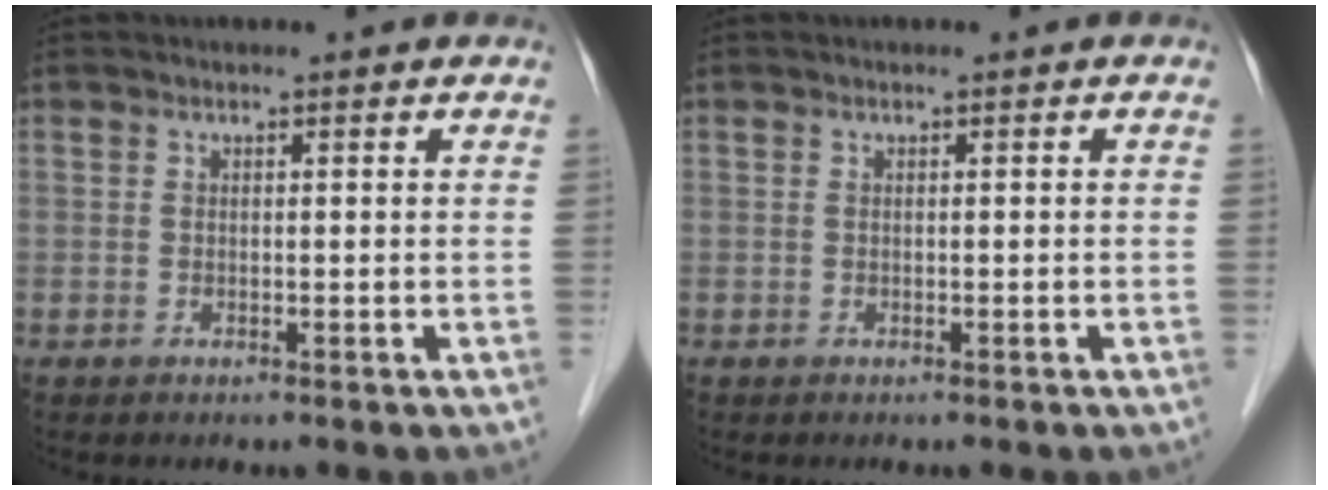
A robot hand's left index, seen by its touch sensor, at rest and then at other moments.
{"total": 0.0}